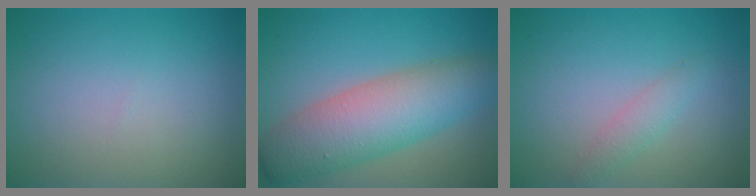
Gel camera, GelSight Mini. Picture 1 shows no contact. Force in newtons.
{"total": 8.1, "press": 8.1, "slide": 0.3}
{"total": 1.5, "press": 1.5, "slide": 0.0}